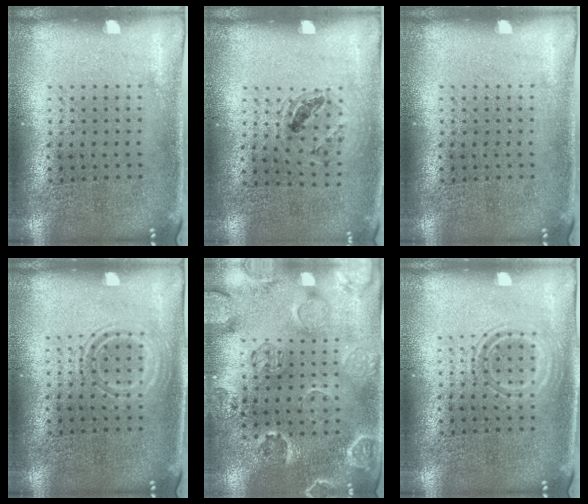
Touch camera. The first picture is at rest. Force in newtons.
{"total": 0.9, "press": 0.9, "slide": 0.1}
{"total": 0.0}
{"total": 1.0, "press": 1.0, "slide": 0.2}
{"total": 2.5, "press": 2.1, "slide": 1.3}
{"total": 1.0, "press": 1.0, "slide": 0.2}